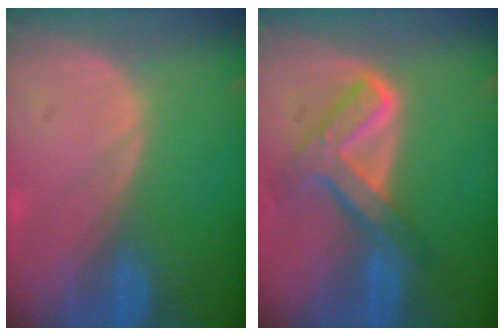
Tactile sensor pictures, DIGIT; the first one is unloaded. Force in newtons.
{"total": 7.9, "press": 6.7, "slide": 4.1}